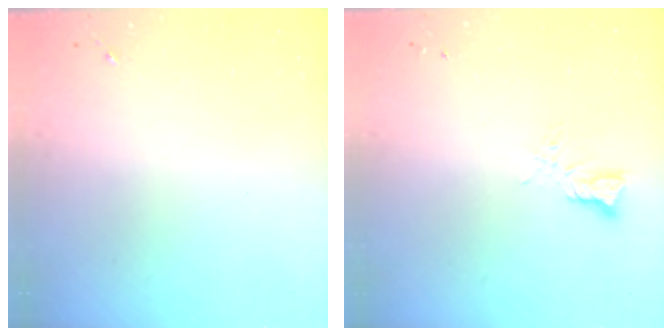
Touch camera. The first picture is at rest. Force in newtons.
{"total": 3.8, "press": 3.8, "slide": 0.3}